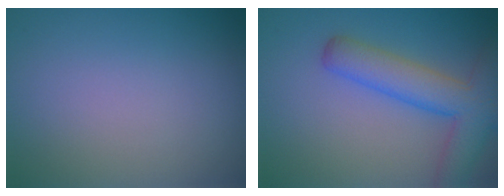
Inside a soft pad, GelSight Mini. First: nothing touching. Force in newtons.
{"total": 6.0, "press": 5.9, "slide": 0.3}